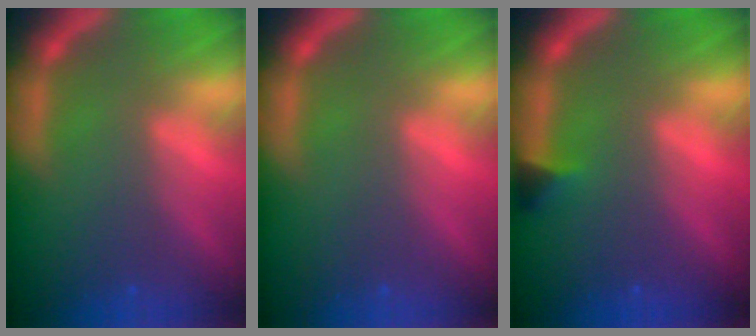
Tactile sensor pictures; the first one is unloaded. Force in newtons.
{"total": 0.0}
{"total": 1.4}